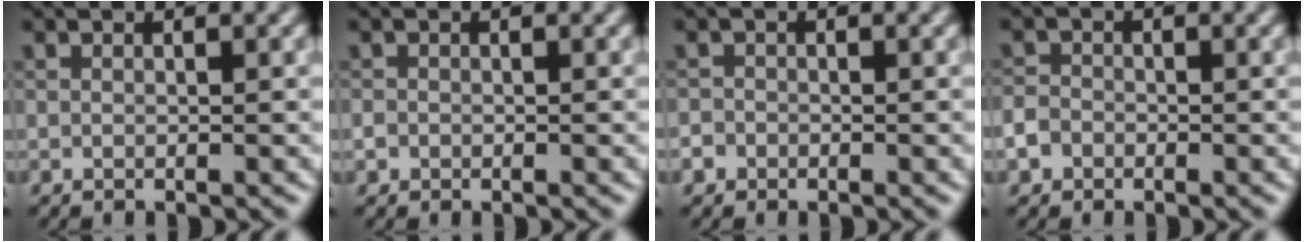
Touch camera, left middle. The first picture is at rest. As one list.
[{"total": 0.6, "force": [-0.3, 0.6, 0.1], "torque": [0.000, -0.003, -0.006]}, {"total": 1.2, "force": [-0.7, 1.0, 0.2], "torque": [-0.003, 0.004, -0.010]}, {"total": 2.0, "force": [-1.0, 1.6, 0.8], "torque": [-0.009, 0.001, -0.022]}]